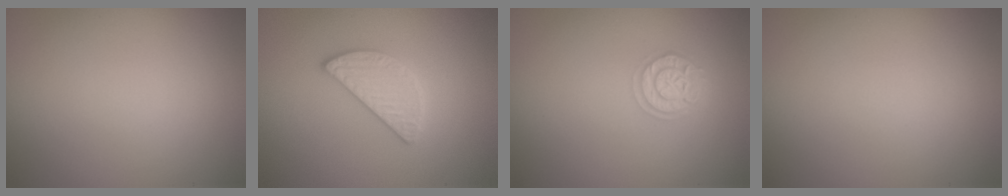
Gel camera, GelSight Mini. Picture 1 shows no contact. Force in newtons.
{"total": 2.8, "press": 2.7, "slide": 0.5}
{"total": 2.8, "press": 2.3, "slide": 1.5}
{"total": 0.0}